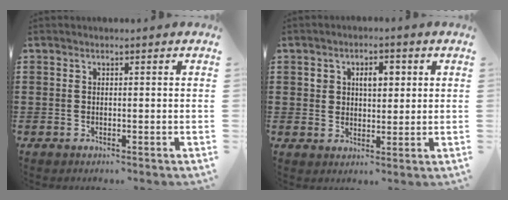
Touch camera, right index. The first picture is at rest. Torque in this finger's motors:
{"motor_torque": [0.27, 0.07, 0.10, 0.04]}